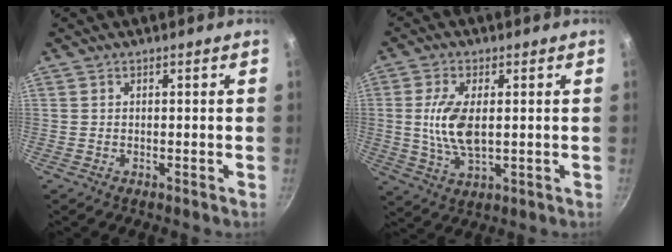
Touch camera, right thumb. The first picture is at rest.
{"total": 9.2, "force": [0.7, 4.4, 8.0], "torque": [-0.157, -0.005, 0.014]}